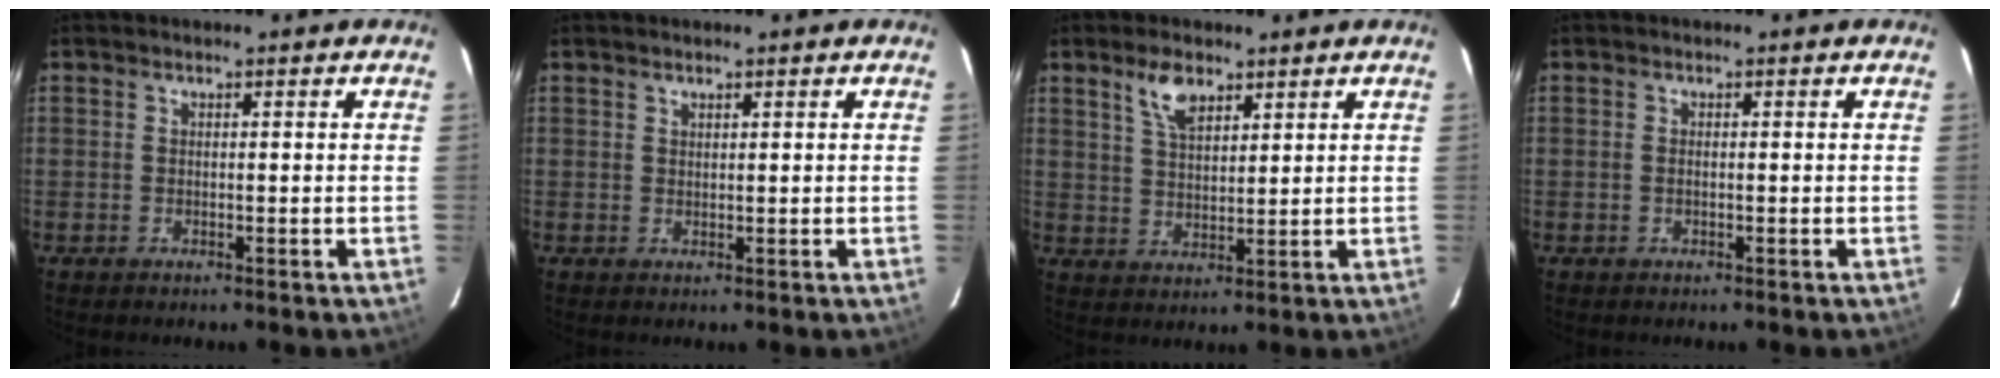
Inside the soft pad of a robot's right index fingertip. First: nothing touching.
{"total": 0.8, "force": [0.8, 0.3, 0.2], "torque": [-0.004, 0.000, 0.014]}
{"total": 5.7, "force": [3.7, 2.6, 3.5], "torque": [-0.061, 0.003, 0.072]}
{"total": 0.5, "force": [-0.1, 0.1, 0.5], "torque": [-0.012, -0.001, -0.003]}